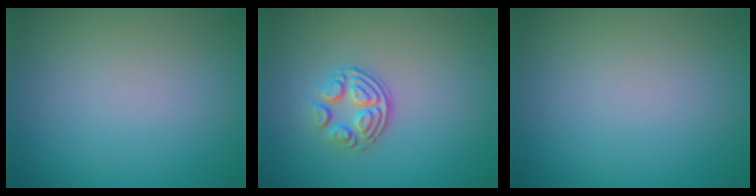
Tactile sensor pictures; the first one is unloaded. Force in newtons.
{"total": 3.2, "press": 2.4, "slide": 2.2}
{"total": 0.0}